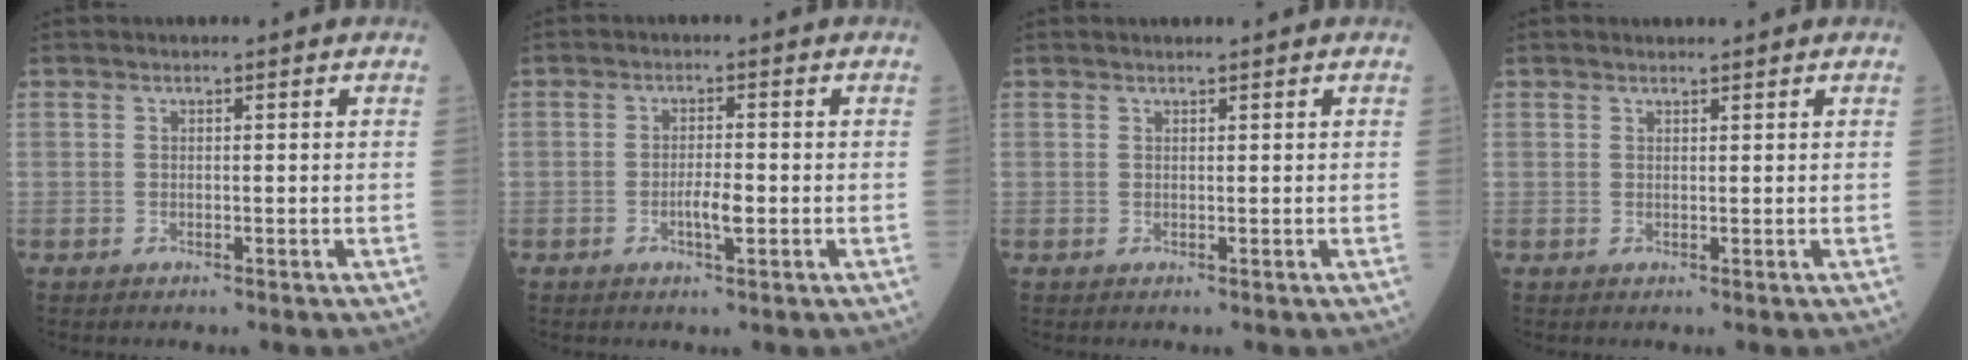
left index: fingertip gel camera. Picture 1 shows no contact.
{"total": 2.8, "force": [-0.8, 0.5, 2.6], "torque": [-0.050, 0.000, -0.013]}
{"total": 1.0, "force": [0.9, 0.0, 0.2], "torque": [-0.006, 0.007, 0.019]}
{"total": 1.1, "force": [1.1, 0.1, 0.2], "torque": [-0.010, 0.005, 0.021]}